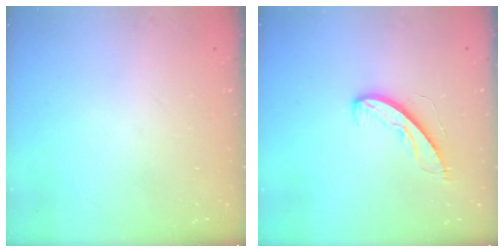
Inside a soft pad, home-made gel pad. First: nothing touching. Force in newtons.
{"total": 6.7, "press": 6.7, "slide": 0.5}